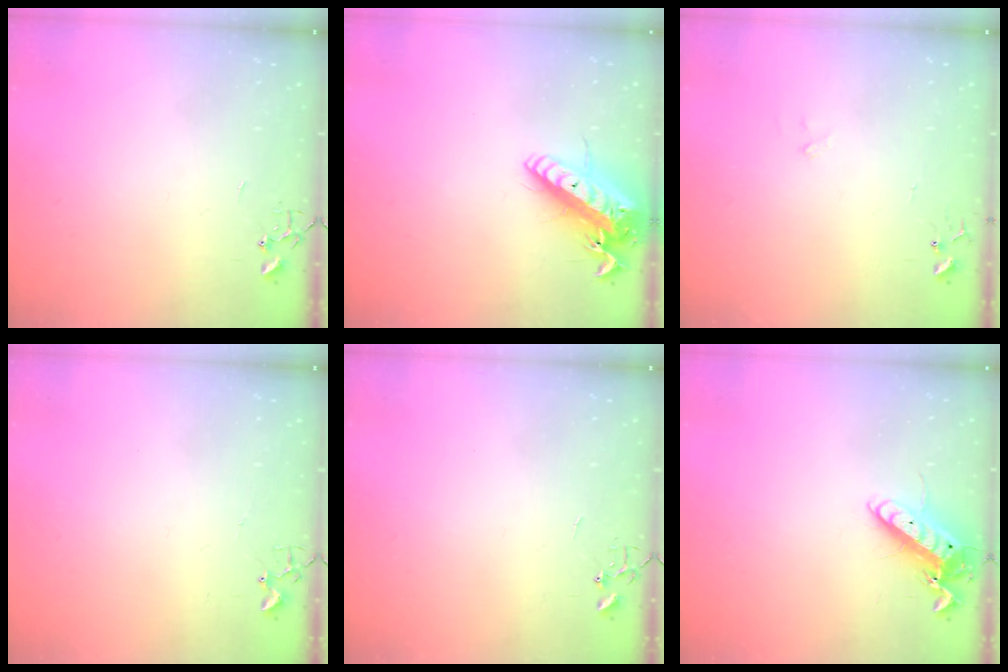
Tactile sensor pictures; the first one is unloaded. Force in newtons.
{"total": 17.4, "press": 17.0, "slide": 3.4}
{"total": 7.6, "press": 7.6, "slide": 0.5}
{"total": 1.9, "press": 1.9, "slide": 0.2}
{"total": 0.0}
{"total": 13.0, "press": 12.9, "slide": 1.9}